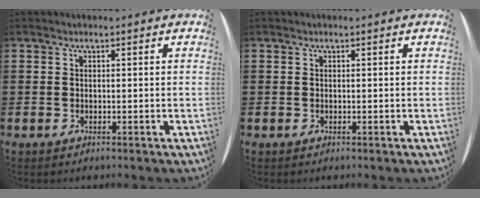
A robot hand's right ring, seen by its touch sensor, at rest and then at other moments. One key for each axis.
{"total": 0.0}